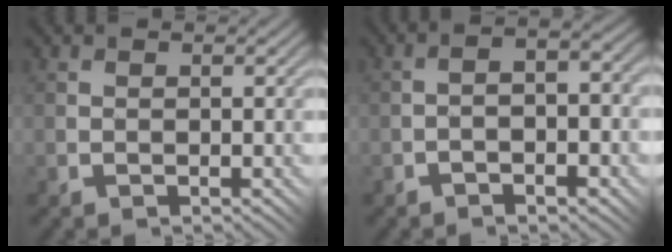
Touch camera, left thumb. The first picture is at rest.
{"total": 4.9, "force": [-1.5, 2.3, 4.1], "torque": [-0.063, 0.005, -0.026]}